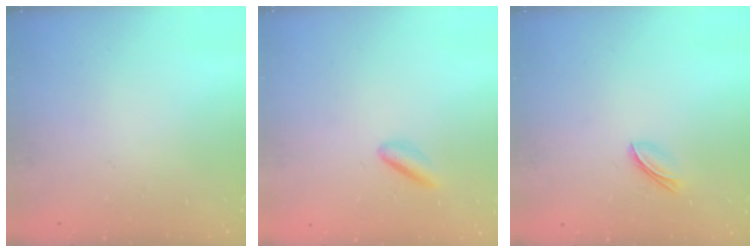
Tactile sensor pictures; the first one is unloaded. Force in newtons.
{"total": 2.9, "press": 2.8, "slide": 0.6}
{"total": 3.7, "press": 3.6, "slide": 0.7}